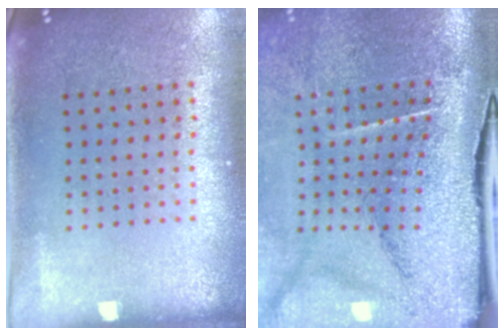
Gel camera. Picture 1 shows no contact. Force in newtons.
{"total": 4.8, "press": 3.8, "slide": 3.0}